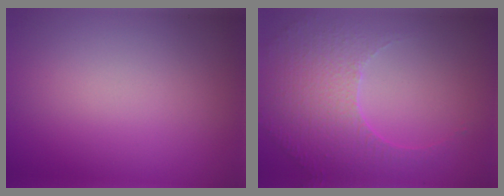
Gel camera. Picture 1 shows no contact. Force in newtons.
{"total": 5.1, "press": 3.7, "slide": 3.5}